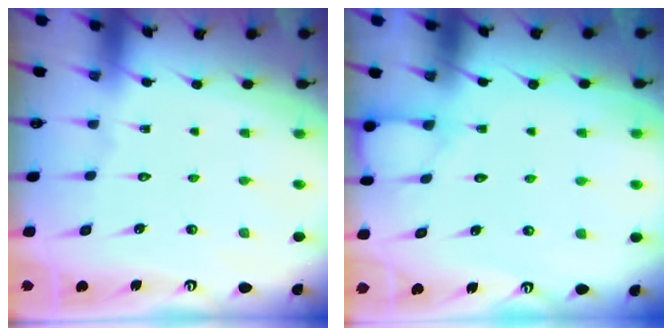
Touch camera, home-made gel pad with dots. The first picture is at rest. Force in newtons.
{"total": 6.1, "press": 6.0, "slide": 0.6}